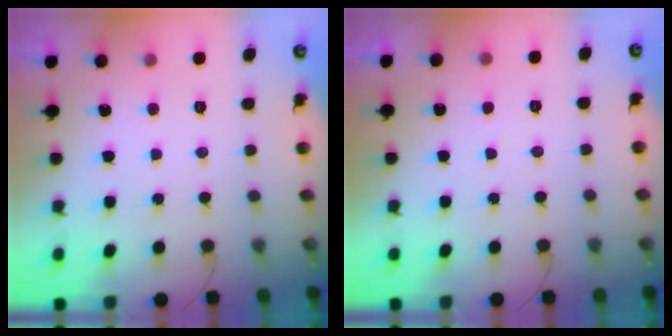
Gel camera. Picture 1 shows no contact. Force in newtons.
{"total": 0.8, "press": 0.7, "slide": 0.3}